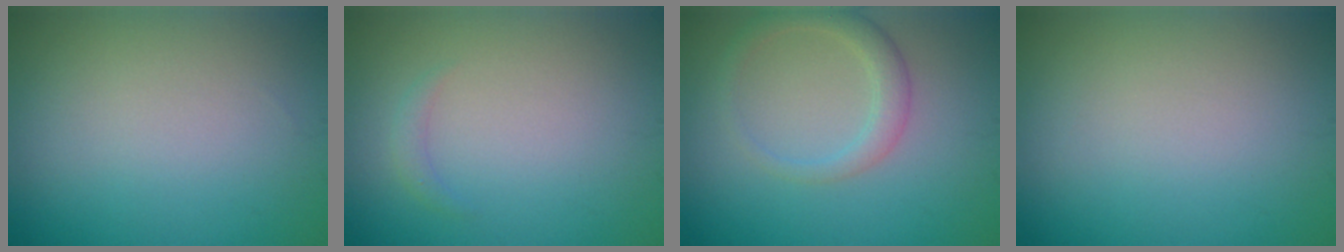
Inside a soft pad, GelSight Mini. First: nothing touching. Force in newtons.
{"total": 0.9, "press": 0.9, "slide": 0.0}
{"total": 2.5, "press": 2.5, "slide": 0.2}
{"total": 0.0}